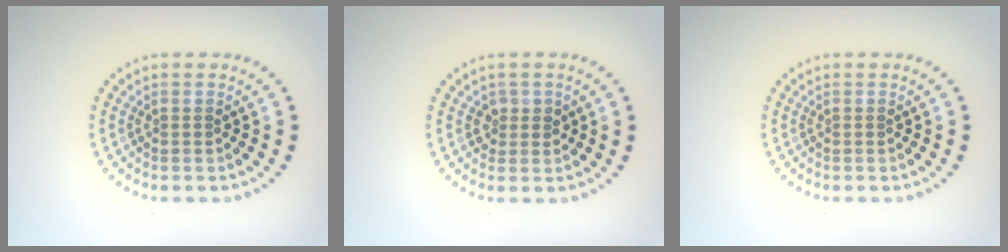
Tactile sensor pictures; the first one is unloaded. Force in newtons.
{"total": 1.4, "press": 1.3, "slide": 0.6}
{"total": 0.0}